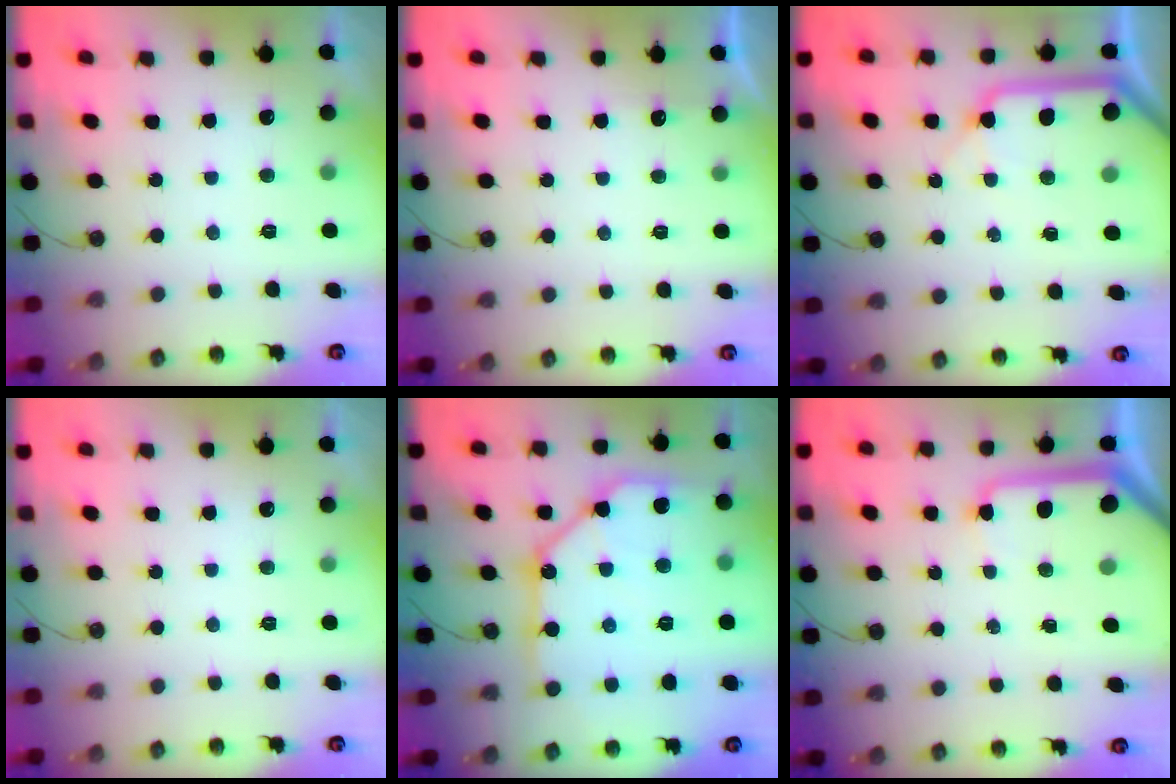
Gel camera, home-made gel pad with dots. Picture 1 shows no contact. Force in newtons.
{"total": 3.1, "press": 3.1, "slide": 0.4}
{"total": 12.8, "press": 12.8, "slide": 1.4}
{"total": 0.0}
{"total": 14.9, "press": 14.8, "slide": 1.1}
{"total": 10.6, "press": 10.6, "slide": 1.1}